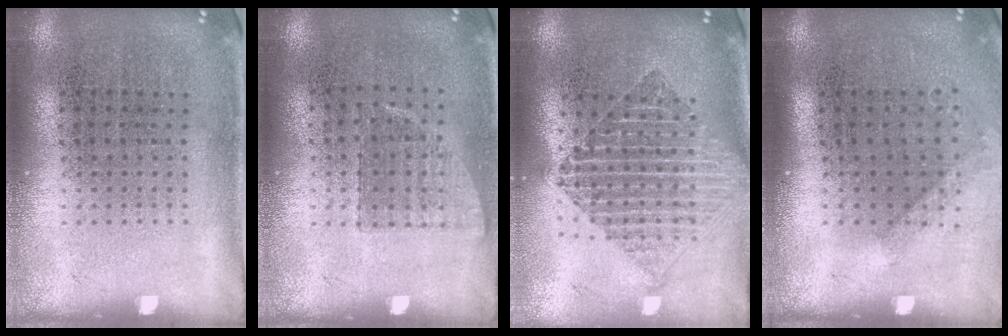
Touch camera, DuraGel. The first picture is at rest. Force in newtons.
{"total": 0.7, "press": 0.6, "slide": 0.2}
{"total": 2.1, "press": 1.7, "slide": 1.2}
{"total": 1.0, "press": 0.7, "slide": 0.7}